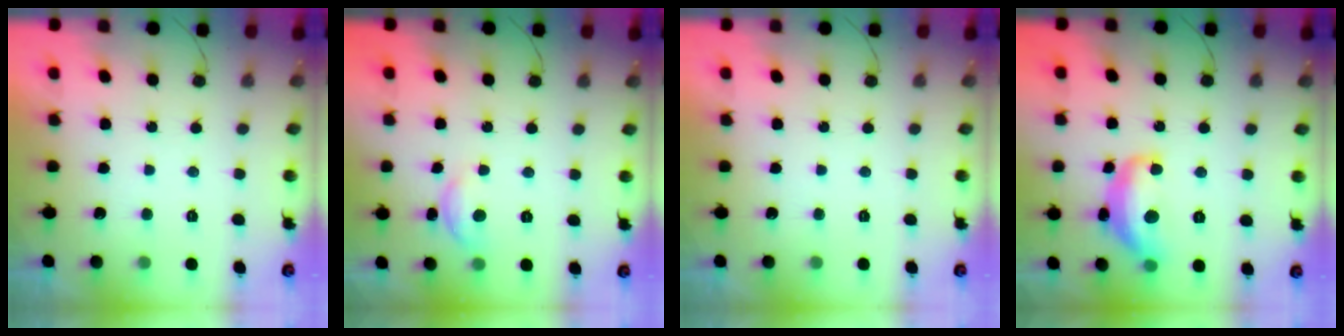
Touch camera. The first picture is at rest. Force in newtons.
{"total": 7.3, "press": 7.2, "slide": 0.5}
{"total": 0.0}
{"total": 14.2, "press": 14.1, "slide": 1.2}